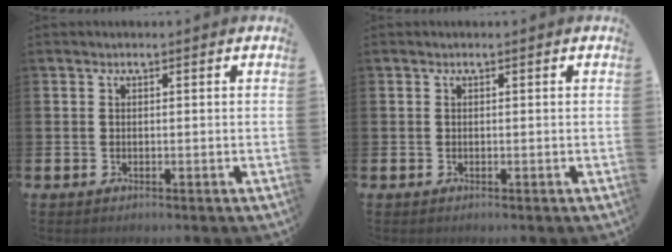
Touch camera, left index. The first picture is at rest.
{"total": 0.0}